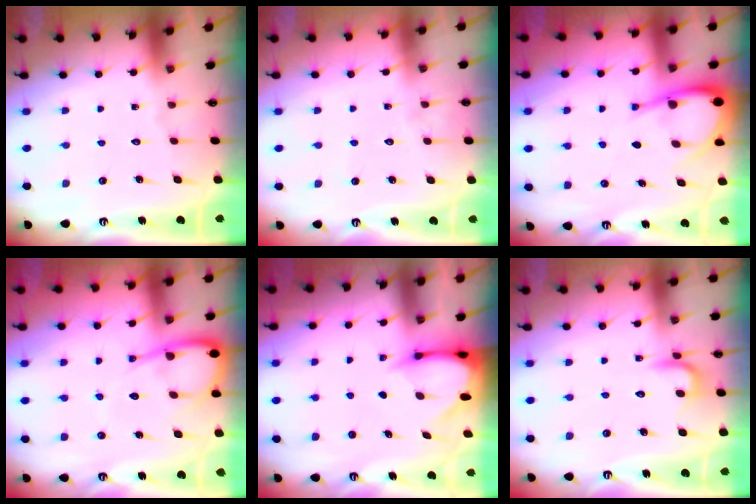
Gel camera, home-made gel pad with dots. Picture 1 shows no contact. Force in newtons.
{"total": 3.0, "press": 3.0, "slide": 0.3}
{"total": 8.7, "press": 8.7, "slide": 1.0}
{"total": 9.0, "press": 9.0, "slide": 1.0}
{"total": 3.4, "press": 3.4, "slide": 0.2}
{"total": 4.1, "press": 4.1, "slide": 0.5}